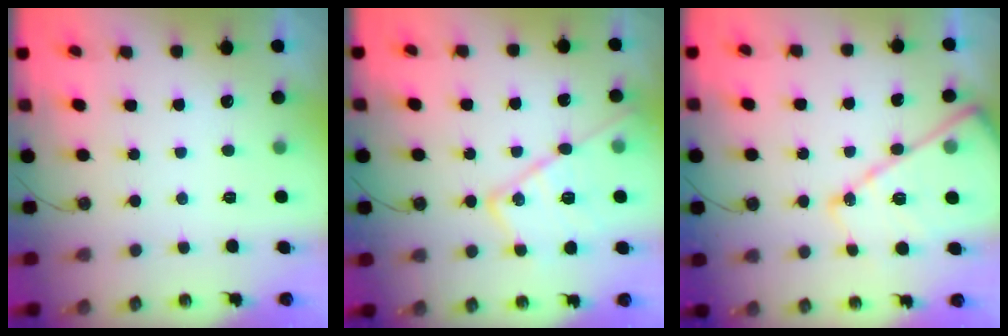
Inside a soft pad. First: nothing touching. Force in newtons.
{"total": 17.5, "press": 17.4, "slide": 1.0}
{"total": 16.6, "press": 16.6, "slide": 1.4}